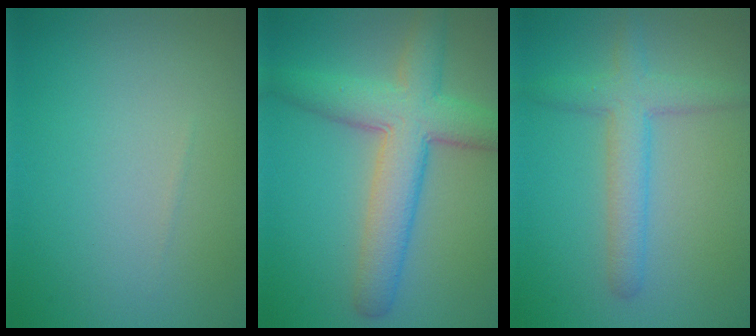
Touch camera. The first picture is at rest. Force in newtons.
{"total": 7.2, "press": 7.2, "slide": 0.3}
{"total": 3.7, "press": 3.7, "slide": 0.1}